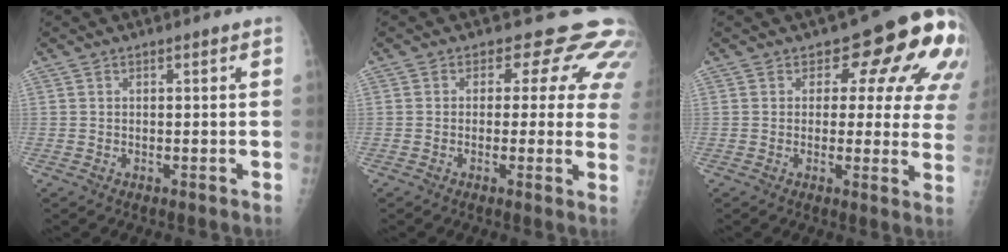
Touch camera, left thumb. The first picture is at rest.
{"total": 10.6, "force": [7.0, 6.3, 4.9], "torque": [-0.001, -0.021, 0.053]}
{"total": 14.2, "force": [6.3, 7.8, 10.0], "torque": [-0.067, -0.028, 0.053]}